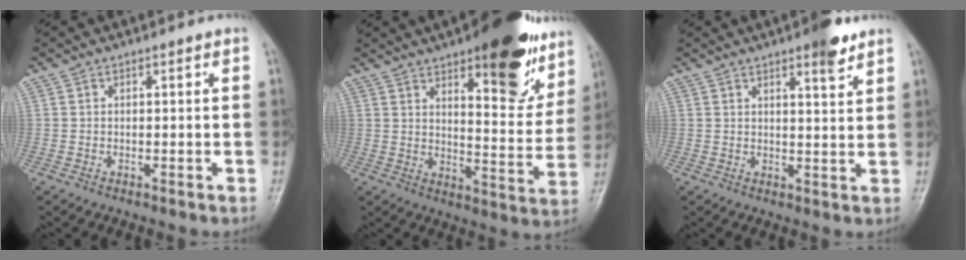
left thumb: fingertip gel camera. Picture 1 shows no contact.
{"total": 15.6, "force": [9.5, 4.8, 11.4], "torque": [-0.119, -0.054, 0.136]}
{"total": 5.5, "force": [3.7, 1.3, 3.8], "torque": [-0.043, -0.021, 0.048]}